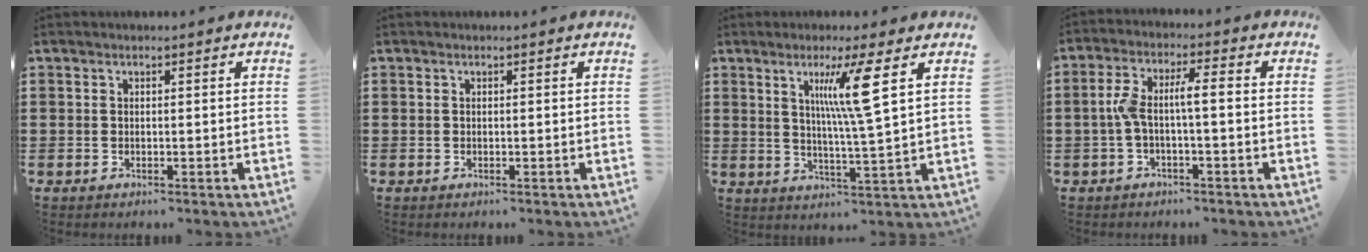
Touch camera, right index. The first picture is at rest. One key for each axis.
{"total": 0.0}
{"total": 8.3, "fx": 3.3, "fy": -0.2, "fz": 7.6, "tx": -0.157, "ty": -0.001, "tz": 0.050}
{"total": 5.3, "fx": -0.8, "fy": 1.2, "fz": 5.1, "tx": -0.121, "ty": -0.004, "tz": -0.027}